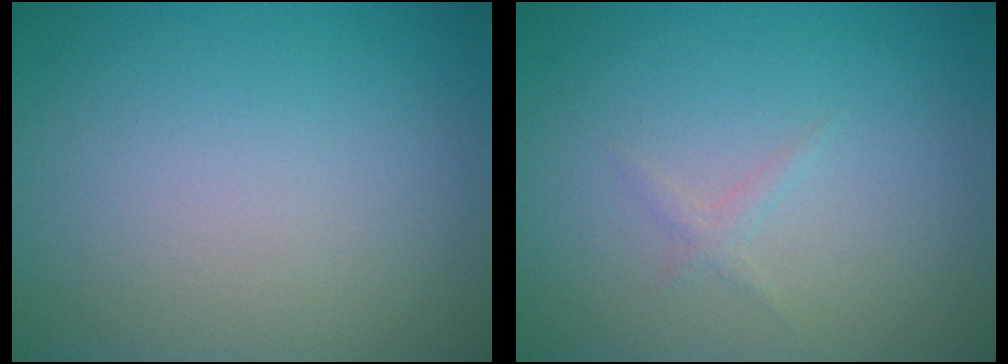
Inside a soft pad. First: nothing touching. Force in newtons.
{"total": 0.8, "press": 0.8, "slide": 0.1}